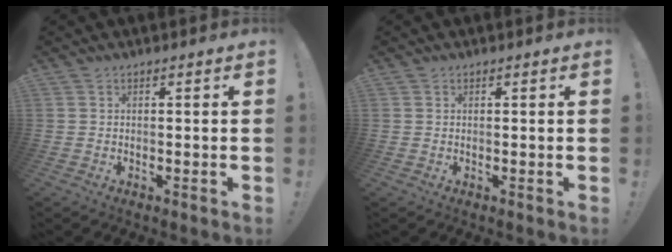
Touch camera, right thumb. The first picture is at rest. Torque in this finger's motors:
{"motor_torque": [-0.08, -0.01, 0.13, -0.11, -0.02]}